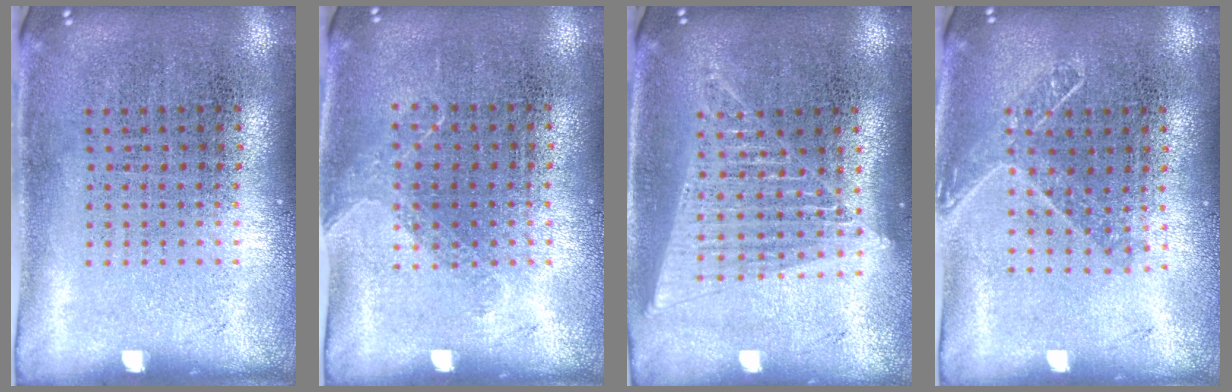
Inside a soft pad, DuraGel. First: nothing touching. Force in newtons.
{"total": 1.0, "press": 0.8, "slide": 0.6}
{"total": 1.6, "press": 1.5, "slide": 0.6}
{"total": 1.4, "press": 1.1, "slide": 0.8}